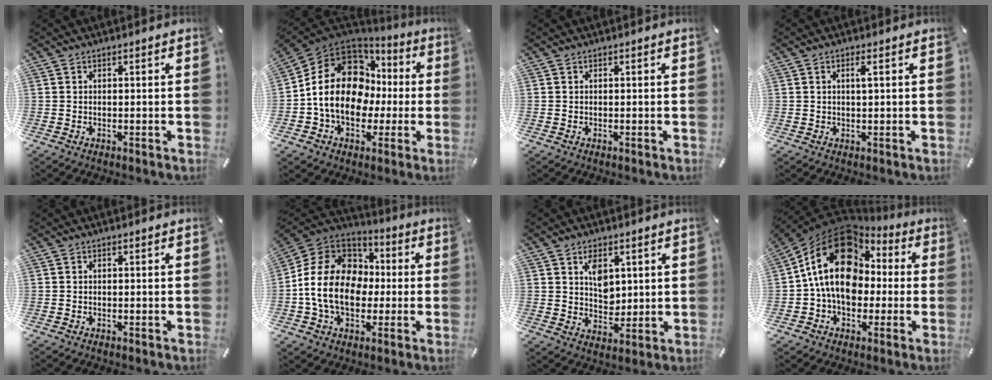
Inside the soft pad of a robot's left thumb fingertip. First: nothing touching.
{"total": 18.2, "force": [0.8, 14.1, 11.4], "torque": [-0.235, 0.006, 0.019]}
{"total": 0.0}
{"total": 1.8, "force": [0.5, 0.4, 1.7], "torque": [-0.027, -0.001, 0.005]}
{"total": 0.0}
{"total": 17.1, "force": [-2.4, 13.6, 10.1], "torque": [-0.217, 0.023, -0.044]}
{"total": 6.1, "force": [2.6, 4.6, 3.1], "torque": [-0.034, -0.010, 0.041]}
{"total": 19.5, "force": [2.2, 15.0, 12.3], "torque": [-0.239, 0.000, 0.036]}